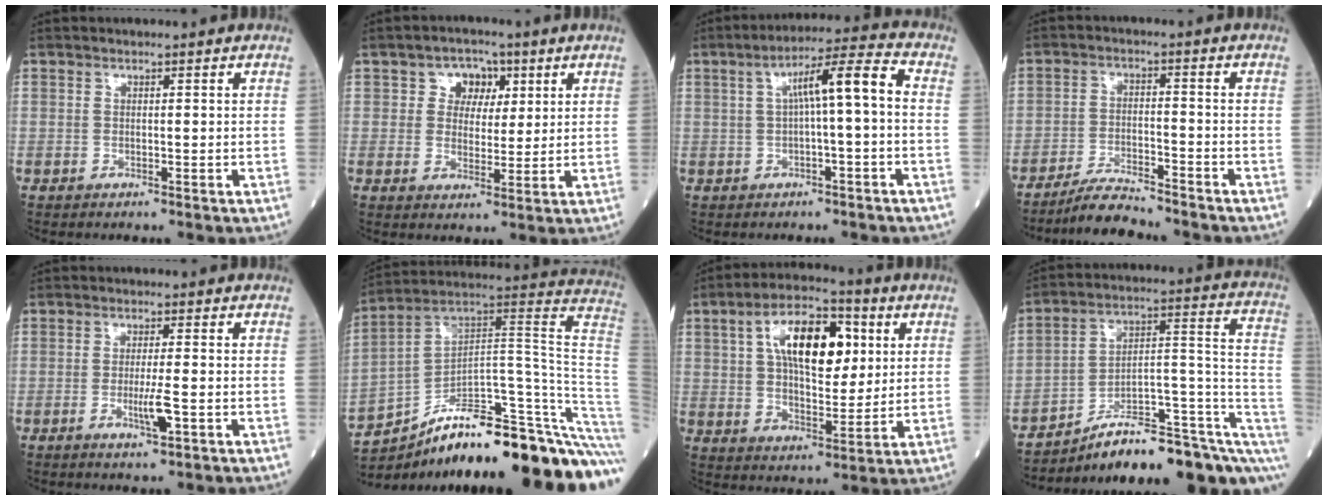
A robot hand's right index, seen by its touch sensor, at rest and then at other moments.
{"total": 5.2, "force": [2.1, 4.1, 2.4], "torque": [-0.028, 0.013, 0.033]}
{"total": 7.9, "force": [0.4, 0.4, 7.9], "torque": [-0.125, 0.028, 0.005]}
{"total": 6.6, "force": [-6.2, 0.4, 2.2], "torque": [-0.041, -0.016, -0.113]}
{"total": 3.8, "force": [-1.3, 0.2, 3.6], "torque": [-0.068, -0.006, -0.022]}
{"total": 28.8, "force": [-21.7, 3.8, 18.6], "torque": [-0.150, 0.041, -0.309]}
{"total": 14.1, "force": [4.3, 6.0, 12.0], "torque": [-0.209, 0.026, 0.069]}
{"total": 18.0, "force": [-11.6, 4.7, 12.9], "torque": [-0.119, 0.076, -0.167]}